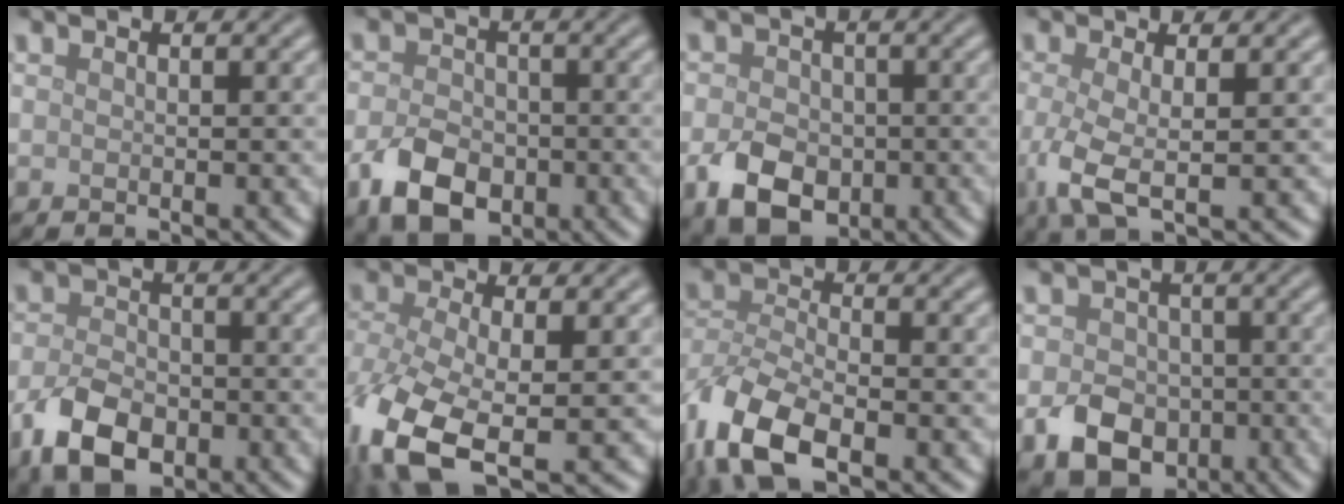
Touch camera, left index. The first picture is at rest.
{"total": 5.8, "force": [-2.2, 4.0, 3.5], "torque": [-0.073, -0.007, -0.045]}
{"total": 6.0, "force": [-1.9, 4.4, 3.6], "torque": [-0.070, -0.009, -0.038]}
{"total": 3.8, "force": [-0.6, 1.2, 3.6], "torque": [-0.085, -0.011, -0.012]}
{"total": 5.9, "force": [-2.7, 3.6, 3.7], "torque": [-0.079, -0.006, -0.055]}
{"total": 9.1, "force": [-3.9, 4.3, 7.1], "torque": [-0.171, -0.024, -0.078]}
{"total": 8.1, "force": [-4.5, 3.7, 5.7], "torque": [-0.126, -0.012, -0.097]}
{"total": 5.8, "force": [-1.9, 4.5, 3.0], "torque": [-0.053, -0.009, -0.037]}